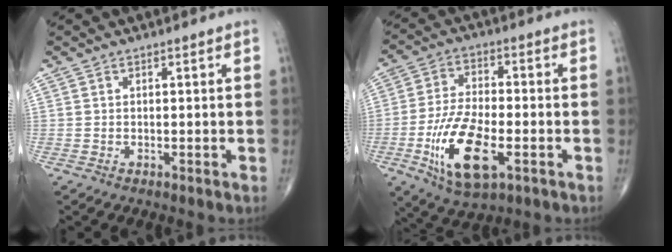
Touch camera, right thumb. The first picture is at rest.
{"total": 14.5, "force": [-4.7, 6.2, 12.2], "torque": [-0.233, 0.007, -0.079]}